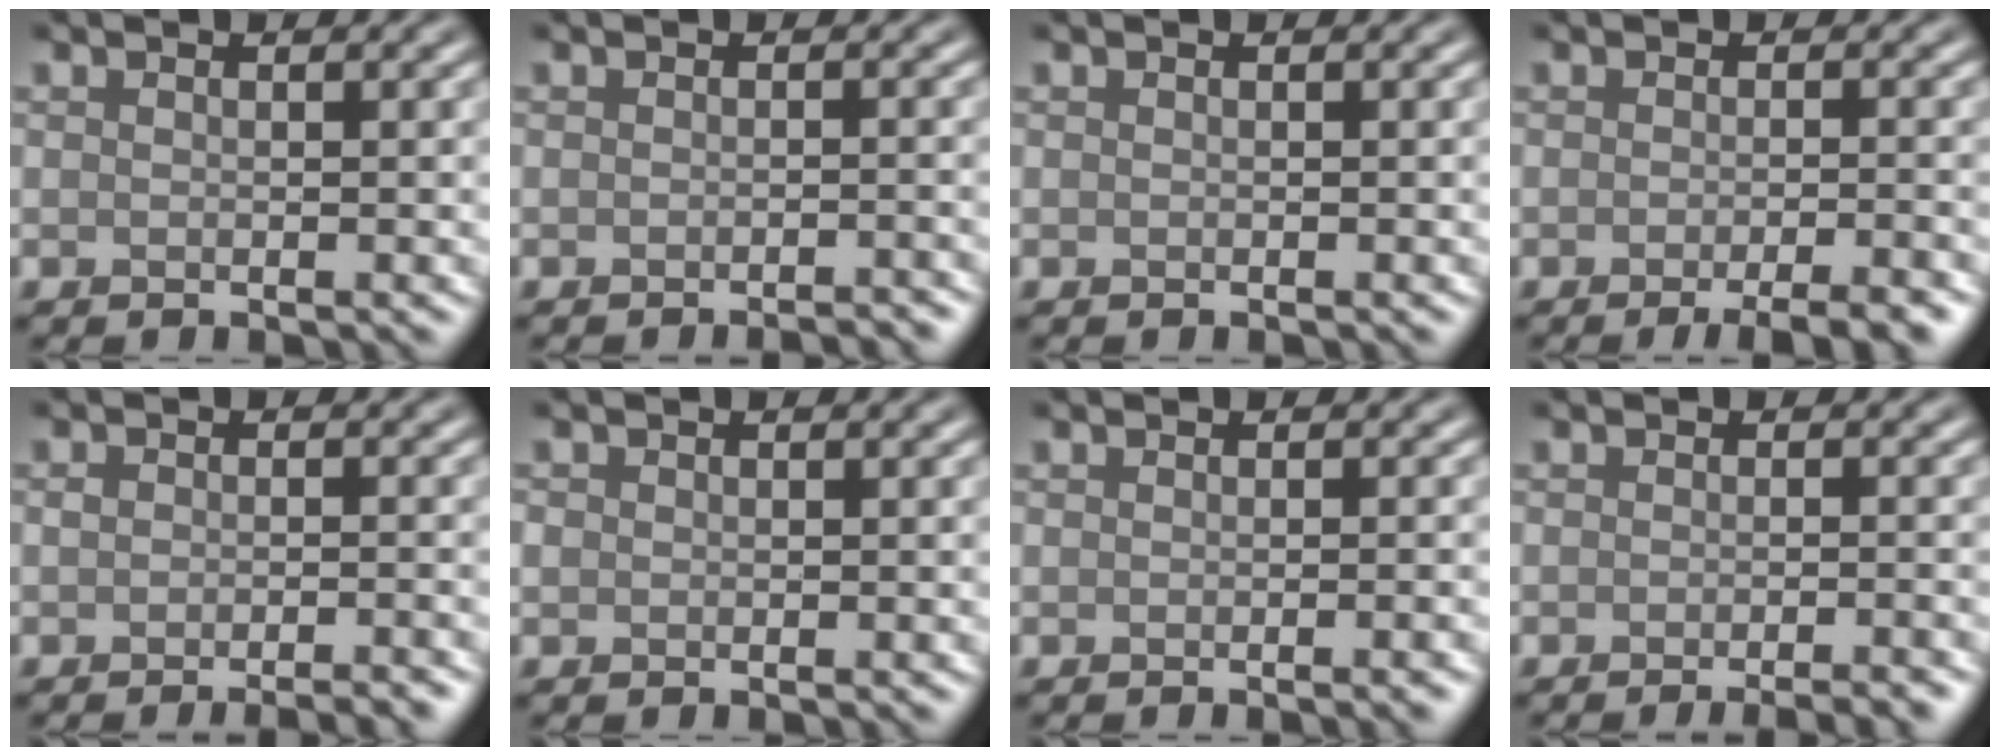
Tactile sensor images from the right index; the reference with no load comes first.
{"total": 1.8, "force": [-1.6, 0.3, 0.7], "torque": [0.005, 0.003, -0.020]}
{"total": 0.0}
{"total": 4.2, "force": [-2.8, 0.9, 3.1], "torque": [-0.034, 0.002, -0.038]}
{"total": 2.5, "force": [-2.0, 0.5, 1.5], "torque": [-0.017, -0.002, -0.032]}
{"total": 0.6, "force": [0.0, 0.6, 0.1], "torque": [-0.001, 0.000, -0.002]}
{"total": 1.5, "force": [-0.6, 0.3, 1.3], "torque": [-0.008, 0.000, -0.009]}
{"total": 3.5, "force": [-2.5, 0.8, 2.3], "torque": [-0.015, 0.009, -0.032]}